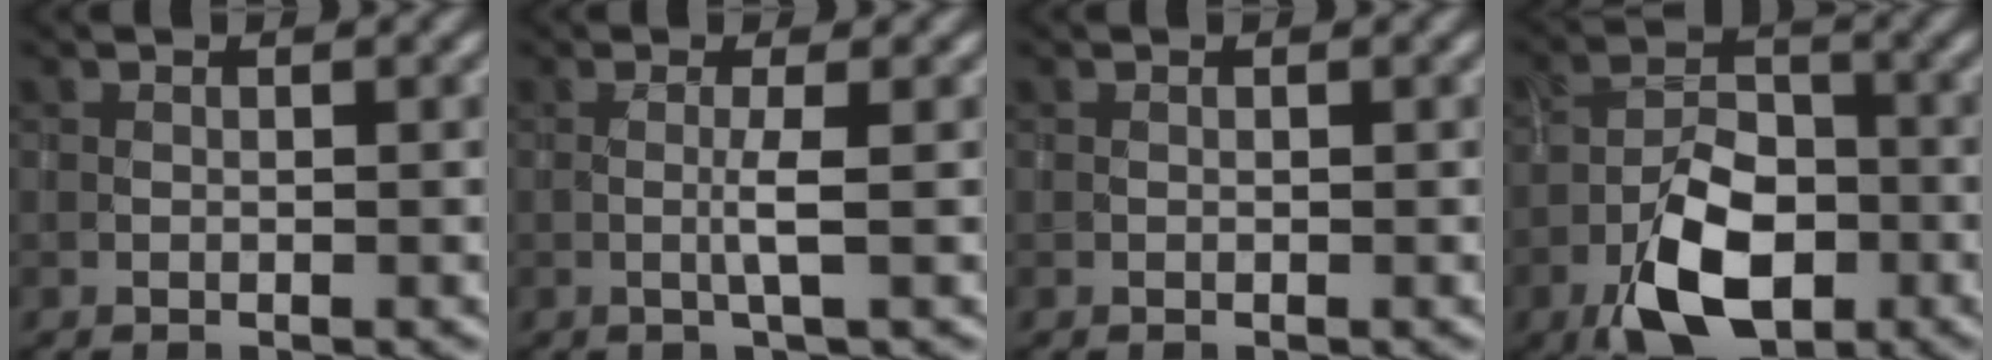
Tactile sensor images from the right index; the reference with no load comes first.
{"total": 1.7, "force": [0.0, -0.1, 1.7], "torque": [-0.037, -0.002, -0.003]}
{"total": 0.0}
{"total": 8.3, "force": [-4.0, 4.4, 5.8], "torque": [-0.108, -0.003, -0.077]}